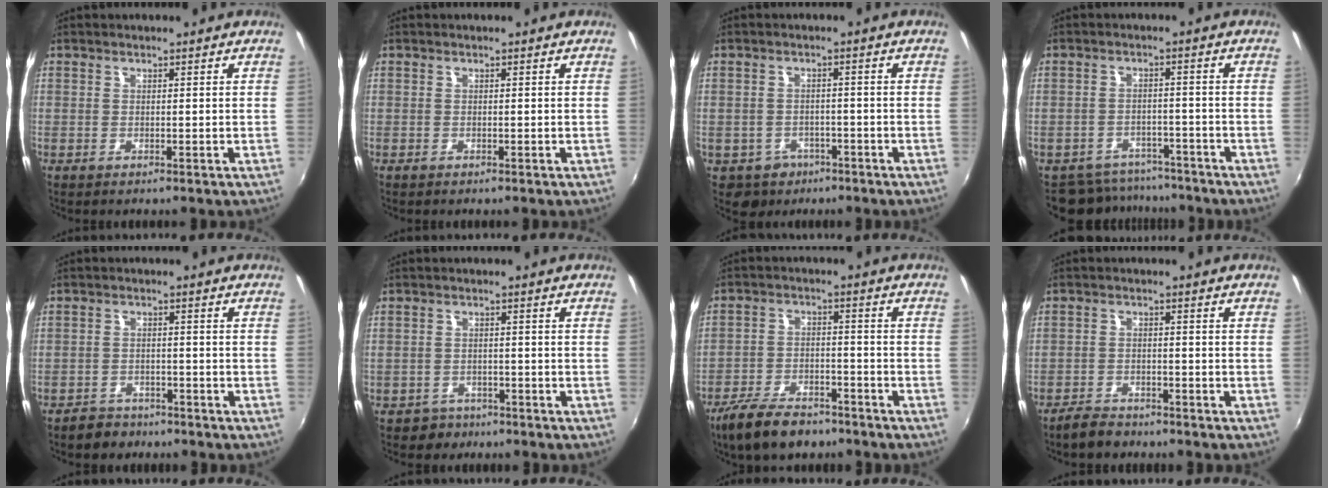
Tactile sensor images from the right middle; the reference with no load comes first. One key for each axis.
{"total": 0.0}
{"total": 5.2, "fx": -2.7, "fy": 4.4, "fz": 0.8, "tx": -0.032, "ty": 0.004, "tz": -0.031}
{"total": 8.2, "fx": -7.2, "fy": 3.7, "fz": 0.8, "tx": -0.024, "ty": 0.012, "tz": -0.099}
{"total": 4.6, "fx": -3.8, "fy": 2.6, "fz": 0.6, "tx": -0.025, "ty": 0.007, "tz": -0.061}
{"total": 3.9, "fx": -2.6, "fy": 2.9, "fz": 0.0, "tx": -0.015, "ty": 0.004, "tz": -0.043}
{"total": 11.5, "fx": -8.8, "fy": 4.9, "fz": 5.6, "tx": -0.133, "ty": -0.006, "tz": -0.150}
{"total": 4.5, "fx": -3.9, "fy": 1.9, "fz": 1.1, "tx": -0.040, "ty": 0.000, "tz": -0.069}